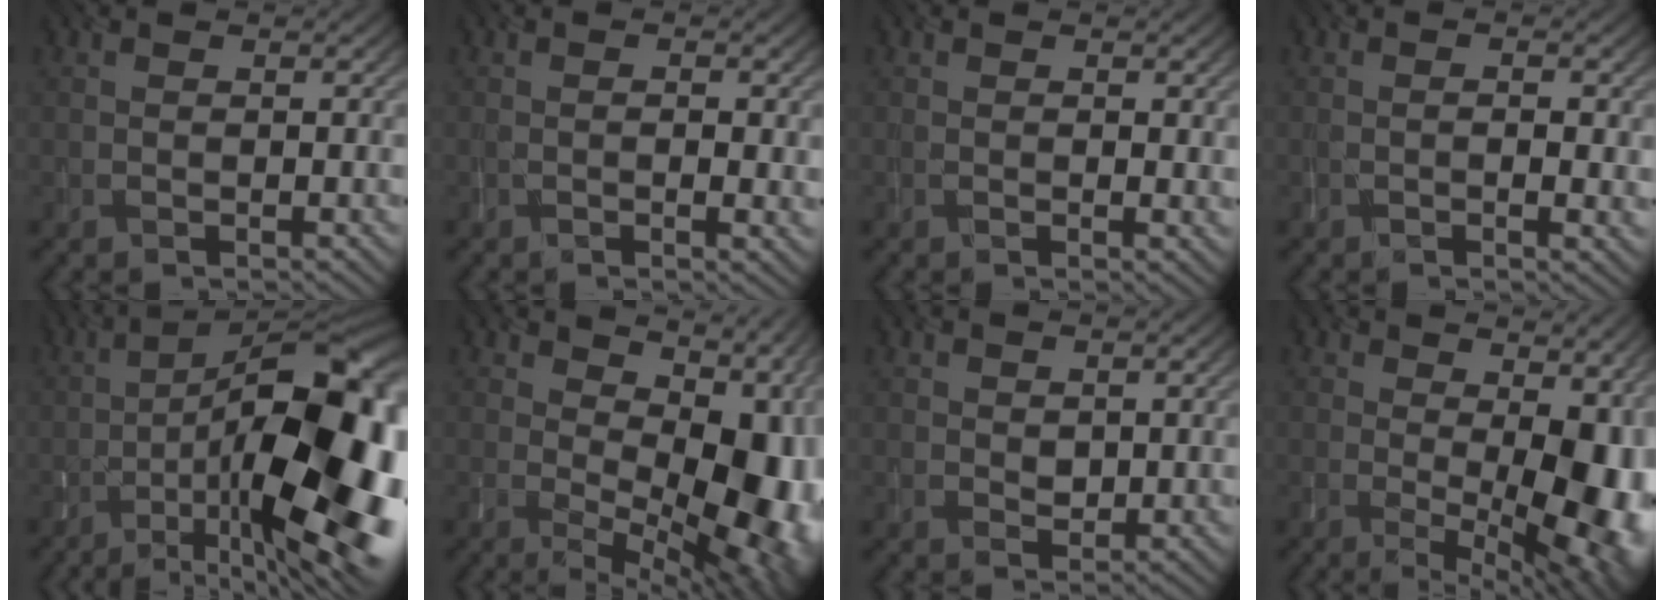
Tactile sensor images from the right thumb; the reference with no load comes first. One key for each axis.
{"total": 2.3, "fx": -0.3, "fy": 0.8, "fz": 2.2, "tx": -0.035, "ty": -0.004, "tz": -0.003}
{"total": 1.1, "fx": 0.2, "fy": 0.5, "fz": 1.0, "tx": -0.016, "ty": -0.005, "tz": 0.006}
{"total": 2.7, "fx": -0.5, "fy": 0.8, "fz": 2.5, "tx": -0.040, "ty": -0.003, "tz": -0.007}
{"total": 21.2, "fx": -5.8, "fy": 8.2, "fz": 18.6, "tx": -0.247, "ty": 0.005, "tz": -0.101}
{"total": 15.5, "fx": 1.3, "fy": 9.1, "fz": 12.5, "tx": -0.147, "ty": -0.017, "tz": 0.058}
{"total": 1.2, "fx": 0.5, "fy": 1.0, "fz": 0.4, "tx": -0.012, "ty": -0.004, "tz": 0.015}
{"total": 15.6, "fx": -0.1, "fy": 8.1, "fz": 13.3, "tx": -0.139, "ty": -0.007, "tz": 0.035}